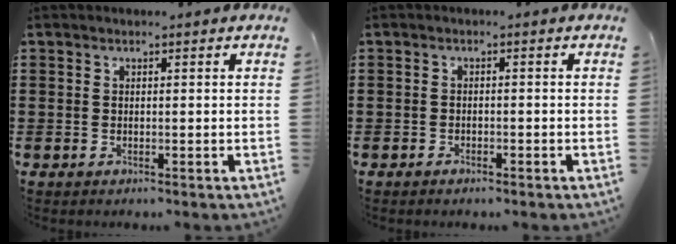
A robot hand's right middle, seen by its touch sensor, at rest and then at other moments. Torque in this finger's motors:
{"motor_torque": [0.02, 0.01, -0.03, -0.01]}